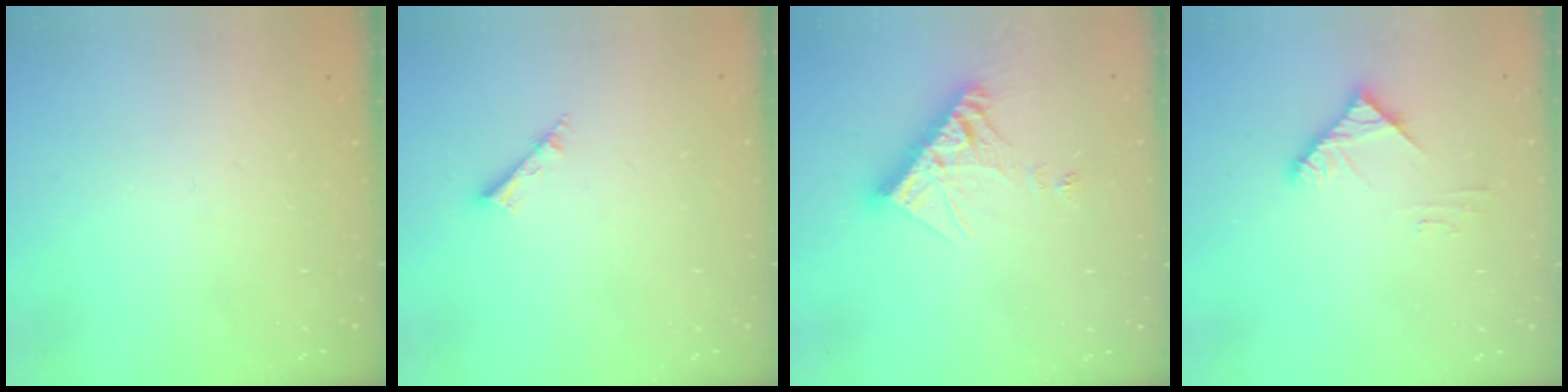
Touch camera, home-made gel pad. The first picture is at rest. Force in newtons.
{"total": 2.5, "press": 2.5, "slide": 0.1}
{"total": 11.6, "press": 11.5, "slide": 1.1}
{"total": 5.6, "press": 5.6, "slide": 0.6}